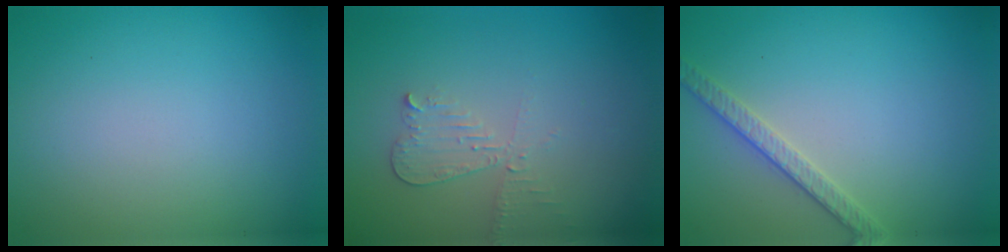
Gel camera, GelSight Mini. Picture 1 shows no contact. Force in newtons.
{"total": 2.1, "press": 2.1, "slide": 0.1}
{"total": 2.6, "press": 2.5, "slide": 0.8}